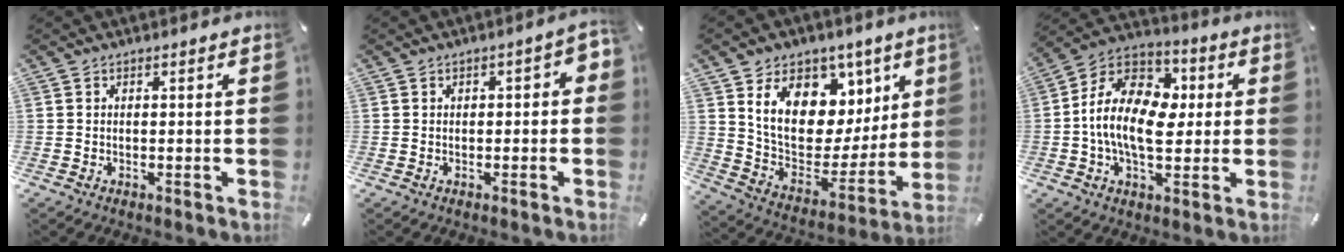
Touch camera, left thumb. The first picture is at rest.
{"total": 2.3, "force": [-0.8, 1.4, 1.6], "torque": [-0.028, 0.008, -0.016]}
{"total": 17.2, "force": [8.0, 12.3, 9.0], "torque": [-0.135, -0.061, 0.149]}
{"total": 16.8, "force": [-0.7, 11.3, 12.4], "torque": [-0.256, 0.006, -0.017]}